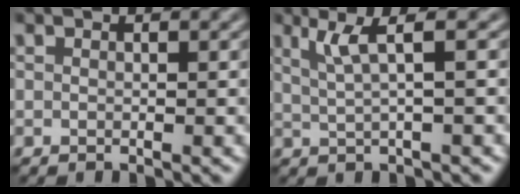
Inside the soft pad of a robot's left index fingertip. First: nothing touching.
{"total": 3.1, "force": [1.3, 0.5, 2.8], "torque": [-0.049, 0.001, 0.029]}